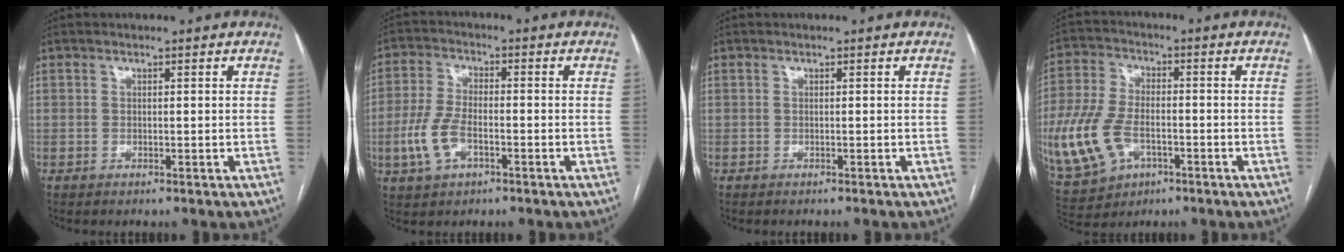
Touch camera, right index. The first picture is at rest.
{"total": 6.4, "force": [-2.1, 3.1, 5.2], "torque": [-0.122, 0.004, -0.039]}
{"total": 0.0}
{"total": 13.3, "force": [-4.0, 8.3, 9.6], "torque": [-0.231, 0.002, -0.066]}